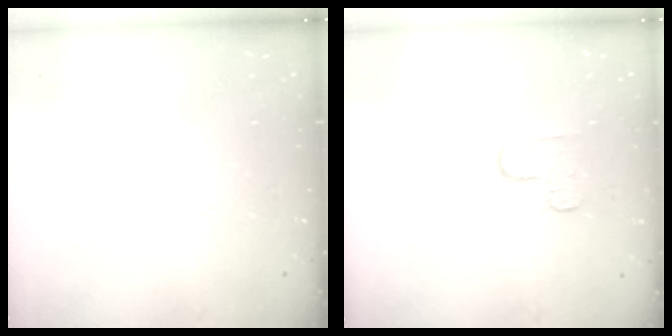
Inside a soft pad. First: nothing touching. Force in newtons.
{"total": 6.6, "press": 6.5, "slide": 0.6}